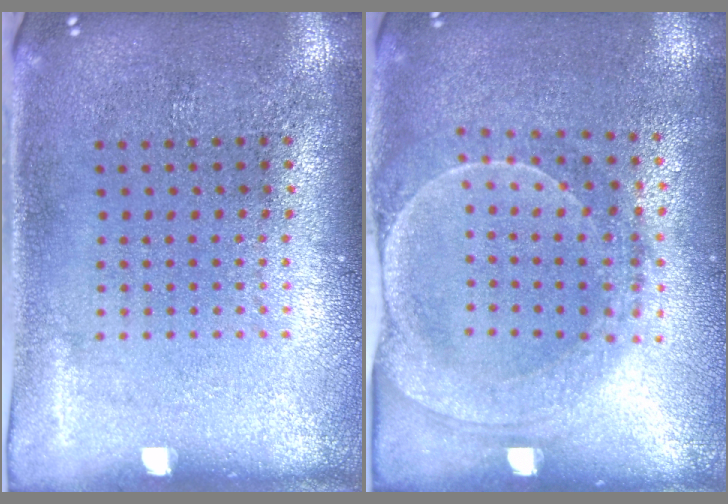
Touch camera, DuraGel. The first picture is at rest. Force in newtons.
{"total": 1.8, "press": 1.8, "slide": 0.5}